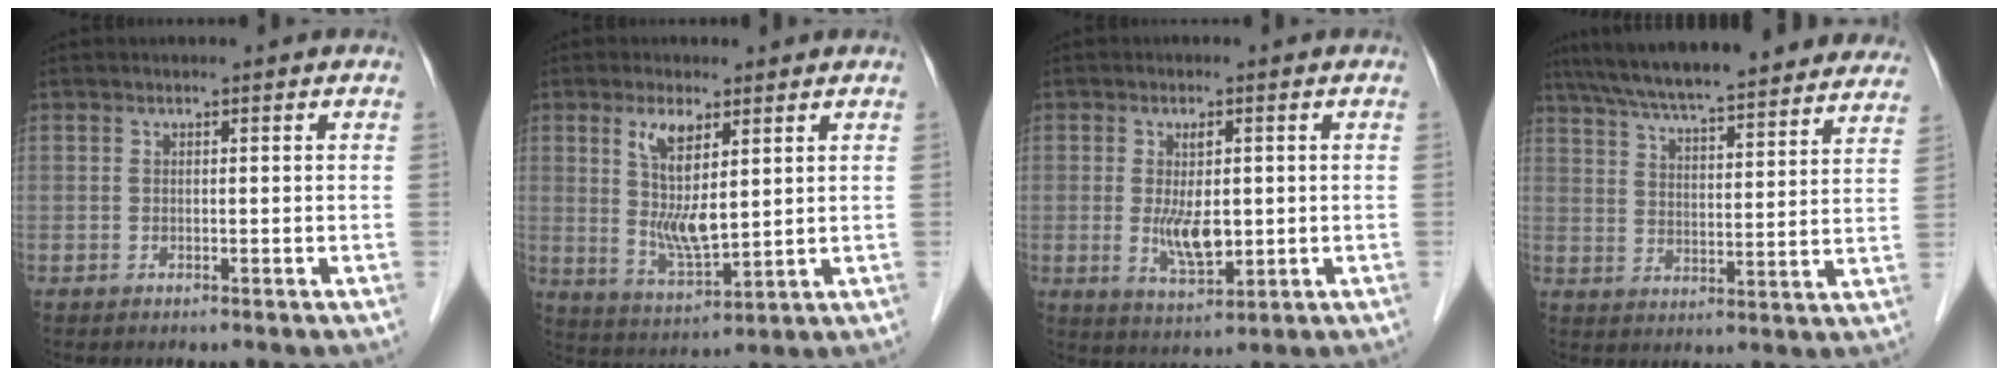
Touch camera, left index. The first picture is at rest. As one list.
[{"total": 7.8, "force": [2.7, 2.0, 7.0], "torque": [-0.139, -0.007, 0.058]}, {"total": 5.9, "force": [-0.3, 2.3, 5.4], "torque": [-0.113, -0.009, 0.003]}, {"total": 28.7, "force": [25.2, 4.3, 13.1], "torque": [-0.211, 0.006, 0.328]}]